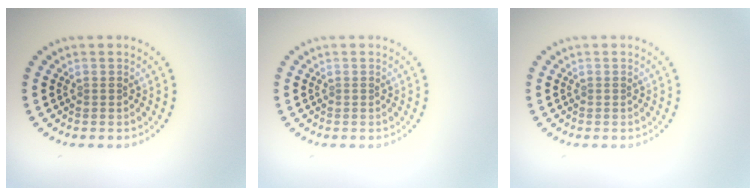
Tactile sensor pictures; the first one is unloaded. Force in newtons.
{"total": 0.0}
{"total": 0.0}